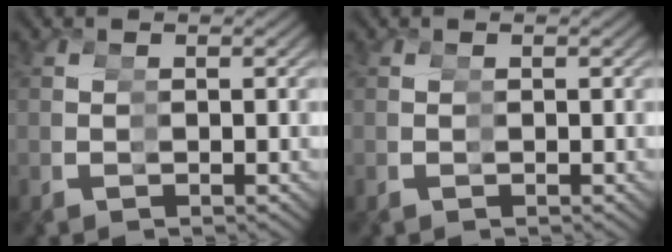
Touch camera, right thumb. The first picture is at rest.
{"total": 0.0}